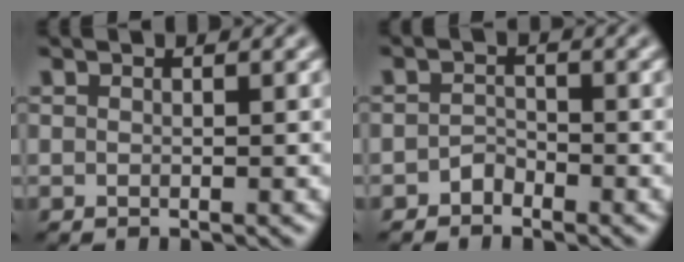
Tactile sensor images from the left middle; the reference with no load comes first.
{"total": 1.2, "force": [-1.0, 0.7, 0.2], "torque": [-0.003, 0.006, -0.020]}